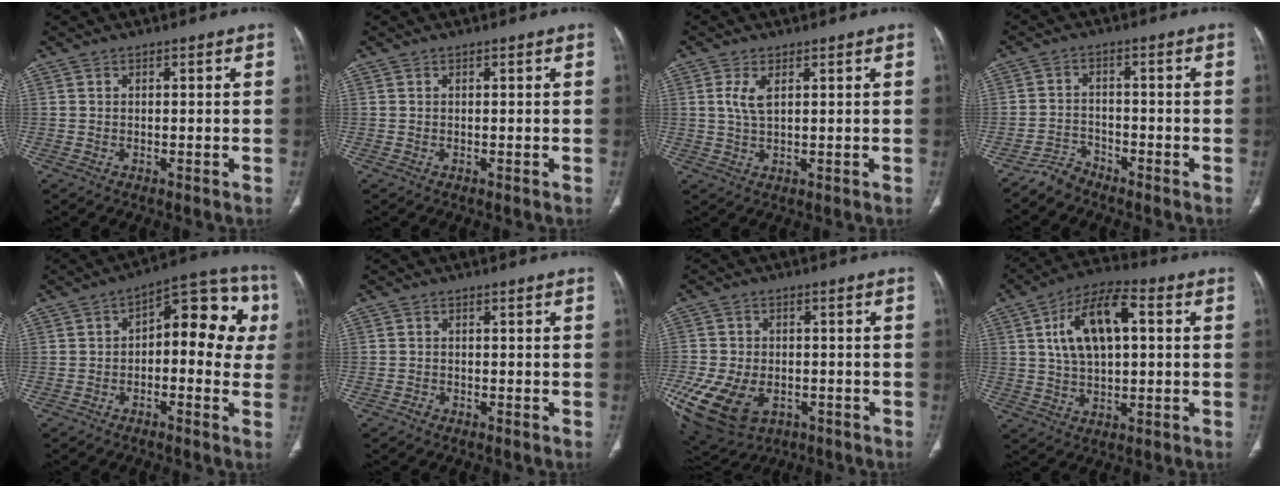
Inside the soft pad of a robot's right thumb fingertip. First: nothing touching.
{"total": 0.0}
{"total": 3.5, "force": [1.1, 1.4, 3.0], "torque": [-0.068, 0.000, 0.029]}
{"total": 3.4, "force": [-3.2, 1.2, -0.3], "torque": [0.010, 0.014, -0.064]}
{"total": 14.5, "force": [1.1, 7.5, 12.4], "torque": [-0.107, 0.045, 0.002]}
{"total": 0.9, "force": [-0.6, 0.6, 0.1], "torque": [-0.001, 0.003, -0.015]}
{"total": 20.0, "force": [-7.1, 13.8, 12.6], "torque": [-0.294, -0.001, -0.100]}
{"total": 13.7, "force": [3.1, 6.9, 11.5], "torque": [-0.199, 0.016, 0.050]}